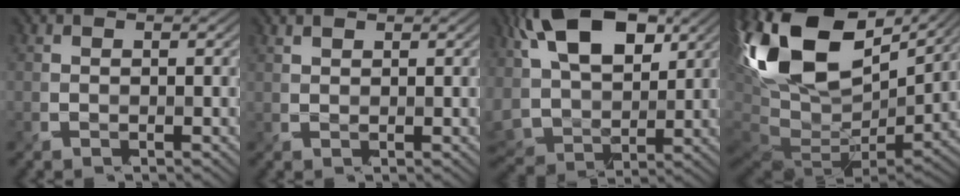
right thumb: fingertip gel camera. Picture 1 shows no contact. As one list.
[{"total": 0.9, "force": [0.9, -0.2, 0.2], "torque": [-0.014, -0.005, 0.025]}, {"total": 14.4, "force": [5.8, 8.1, 10.5], "torque": [-0.222, 0.007, 0.113]}, {"total": 19.3, "force": [6.5, 10.1, 15.1], "torque": [-0.347, 0.010, 0.149]}]